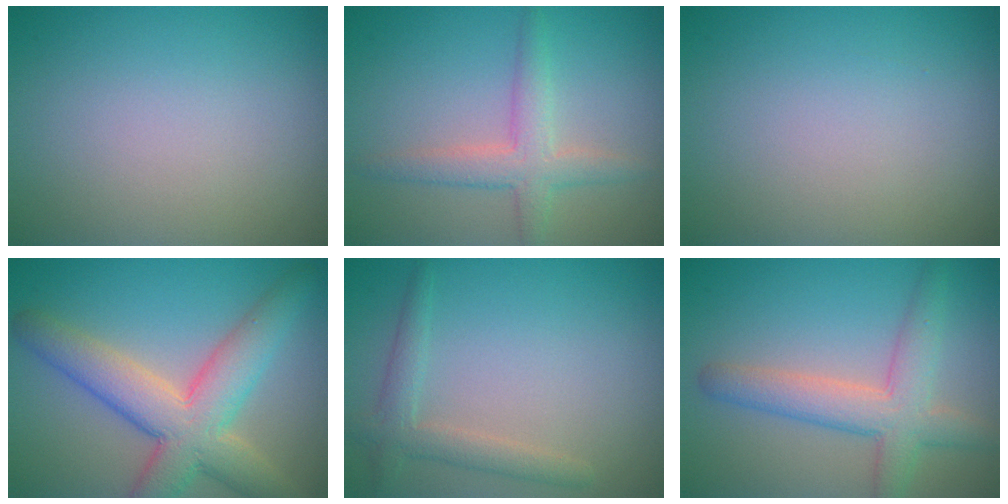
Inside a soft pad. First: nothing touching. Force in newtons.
{"total": 3.1, "press": 3.1, "slide": 0.1}
{"total": 0.0}
{"total": 7.5, "press": 7.5, "slide": 0.6}
{"total": 2.4, "press": 2.4, "slide": 0.2}
{"total": 4.7, "press": 4.7, "slide": 0.2}